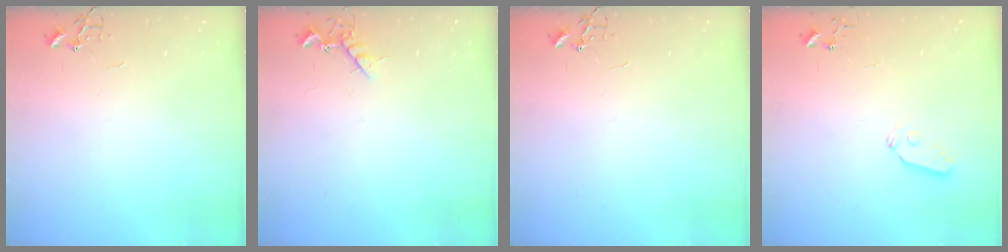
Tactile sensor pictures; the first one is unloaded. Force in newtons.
{"total": 5.3, "press": 5.2, "slide": 1.0}
{"total": 0.0}
{"total": 5.3, "press": 5.2, "slide": 0.3}